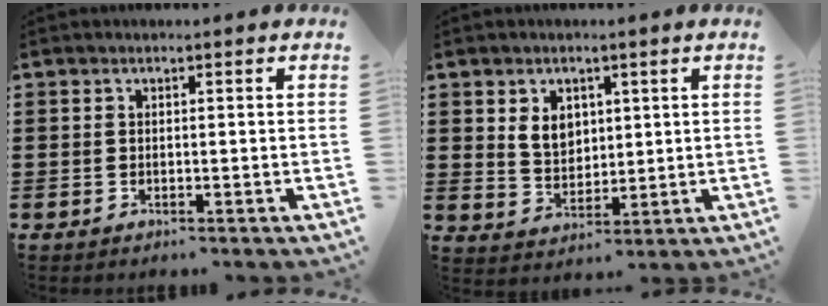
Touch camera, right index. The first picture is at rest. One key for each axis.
{"total": 4.7, "fx": 1.8, "fy": 3.6, "fz": 2.4, "tx": -0.054, "ty": 0.007, "tz": 0.030}